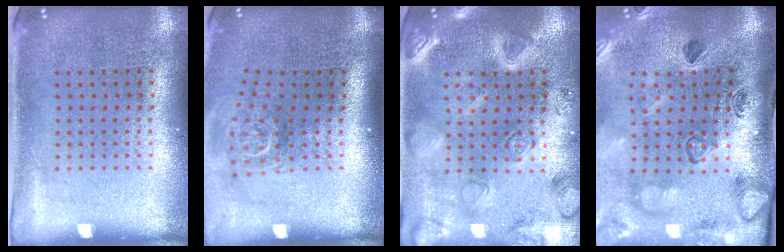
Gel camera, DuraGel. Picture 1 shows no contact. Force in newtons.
{"total": 1.9, "press": 1.3, "slide": 1.4}
{"total": 3.0, "press": 2.9, "slide": 0.8}
{"total": 2.8, "press": 2.5, "slide": 1.3}